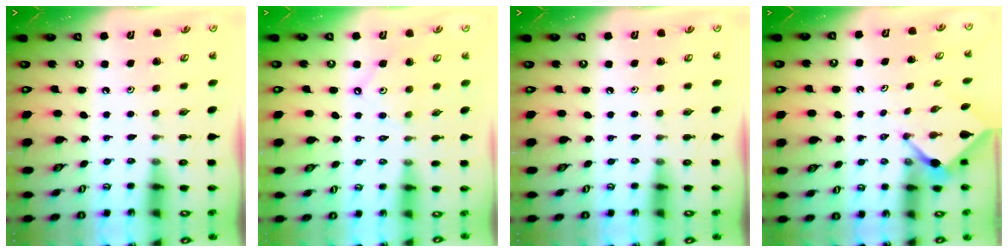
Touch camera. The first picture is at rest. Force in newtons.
{"total": 1.9, "press": 1.9, "slide": 0.3}
{"total": 0.0}
{"total": 2.4, "press": 2.4, "slide": 0.3}